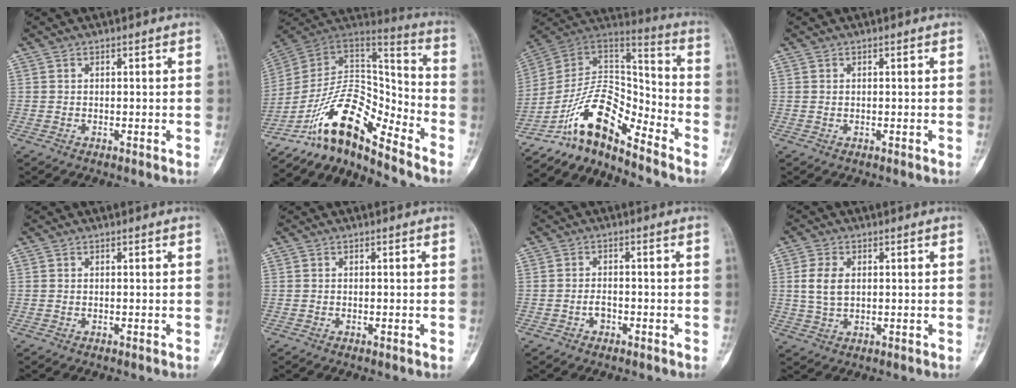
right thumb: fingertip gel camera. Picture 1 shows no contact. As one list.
[{"total": 16.4, "force": [-12.0, 5.5, 9.8], "torque": [-0.149, 0.116, -0.215]}, {"total": 14.5, "force": [-10.8, 5.2, 8.2], "torque": [-0.131, 0.114, -0.201]}, {"total": 0.0}, {"total": 0.0}, {"total": 0.6, "force": [-0.2, 0.2, 0.6], "torque": [-0.009, -0.002, -0.001]}, {"total": 2.0, "force": [-1.0, 1.4, 1.1], "torque": [-0.016, 0.007, -0.020]}, {"total": 5.2, "force": [0.8, 3.2, 4.0], "torque": [-0.079, 0.001, 0.018]}]